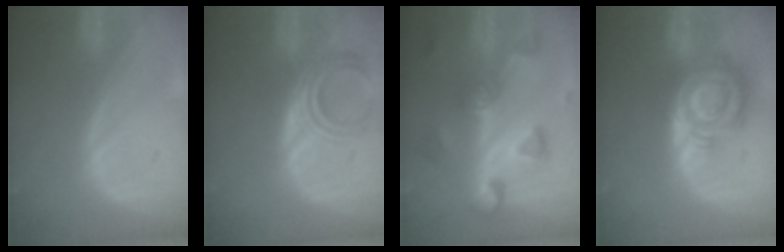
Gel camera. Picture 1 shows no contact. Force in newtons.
{"total": 5.1, "press": 5.0, "slide": 0.5}
{"total": 8.2, "press": 8.0, "slide": 1.9}
{"total": 9.2, "press": 9.2, "slide": 0.6}